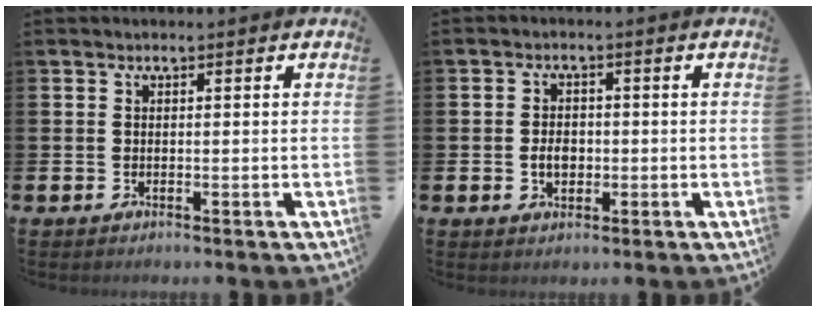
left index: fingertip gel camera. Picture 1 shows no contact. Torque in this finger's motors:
{"motor_torque": [0.08, 0.00, 0.05, 0.06]}